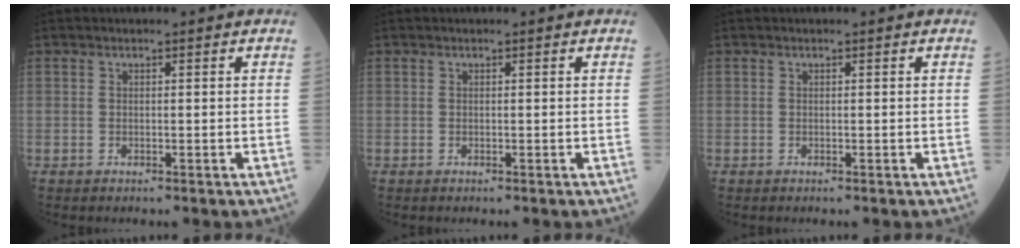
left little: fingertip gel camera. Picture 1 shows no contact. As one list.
[{"total": 0.0}, {"total": 0.0}]